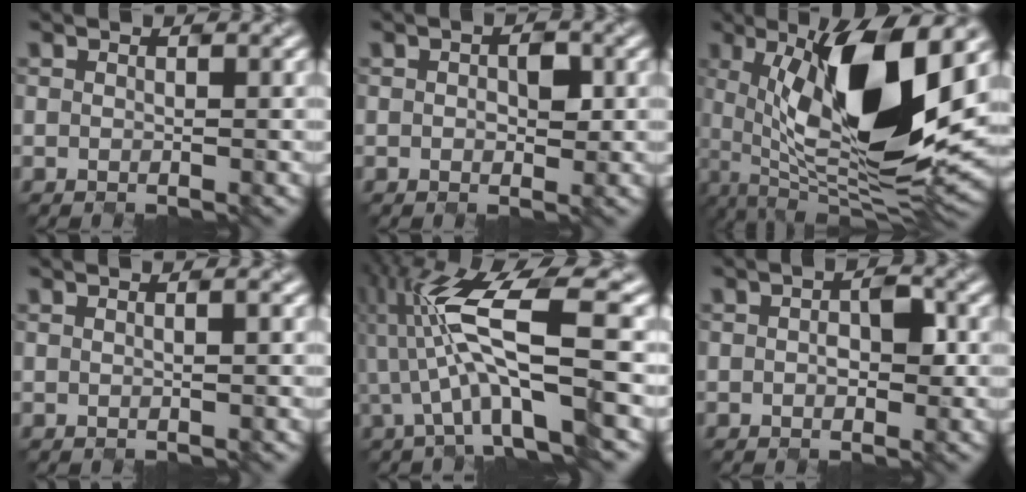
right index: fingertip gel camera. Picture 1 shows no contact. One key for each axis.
{"total": 1.6, "fx": 0.0, "fy": 0.9, "fz": 1.3, "tx": -0.028, "ty": -0.001, "tz": 0.019}
{"total": 13.4, "fx": 2.1, "fy": 4.2, "fz": 12.6, "tx": -0.231, "ty": -0.011, "tz": 0.052}
{"total": 1.8, "fx": 0.5, "fy": 1.0, "fz": 1.4, "tx": -0.014, "ty": 0.020, "tz": -0.003}
{"total": 9.8, "fx": -1.9, "fy": 1.7, "fz": 9.5, "tx": -0.194, "ty": 0.018, "tz": -0.017}
{"total": 2.1, "fx": -0.3, "fy": 1.1, "fz": 1.8, "tx": -0.037, "ty": -0.001, "tz": 0.012}